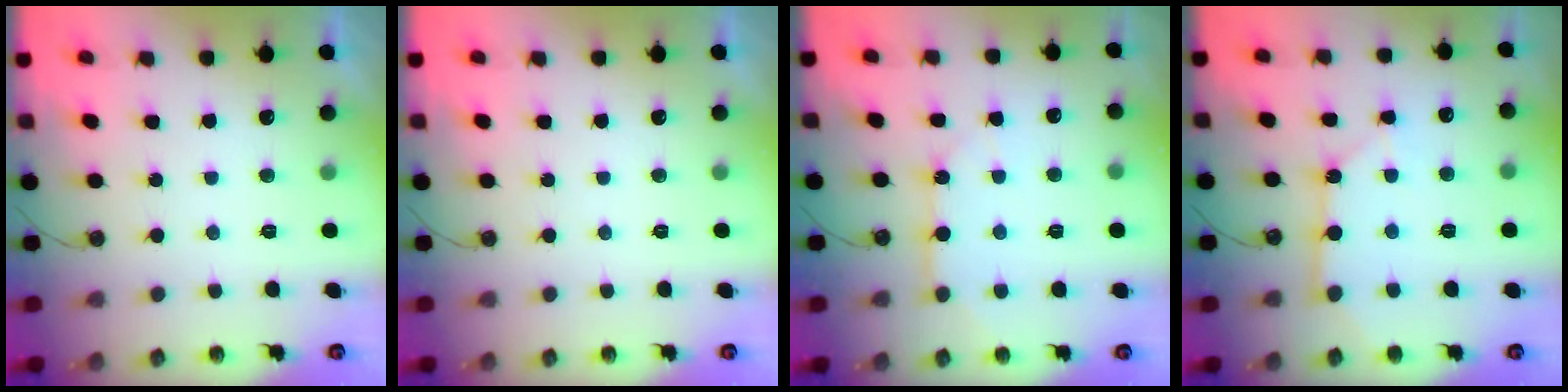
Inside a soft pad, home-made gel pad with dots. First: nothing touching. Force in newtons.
{"total": 0.0}
{"total": 7.7, "press": 7.7, "slide": 0.3}
{"total": 6.0, "press": 6.0, "slide": 0.4}